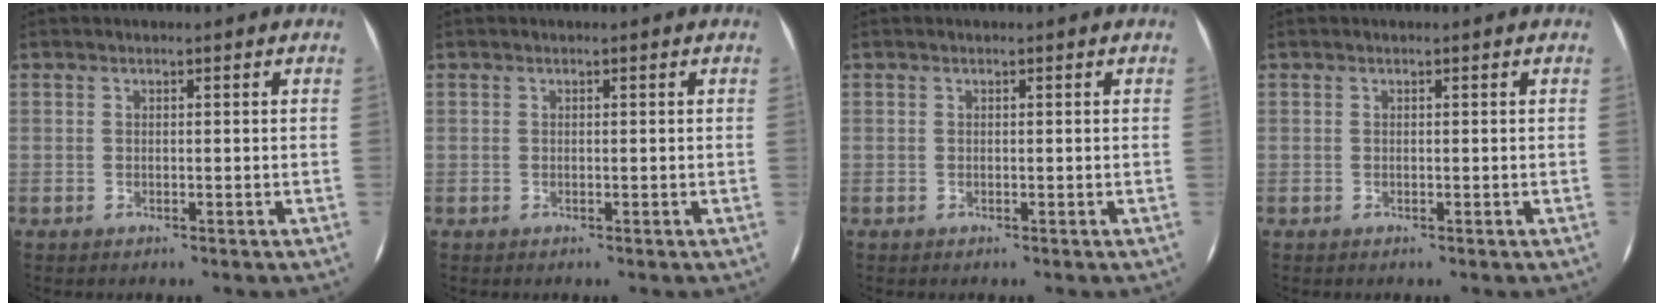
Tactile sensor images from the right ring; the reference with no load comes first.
{"total": 0.0}
{"total": 0.0}
{"total": 0.0}